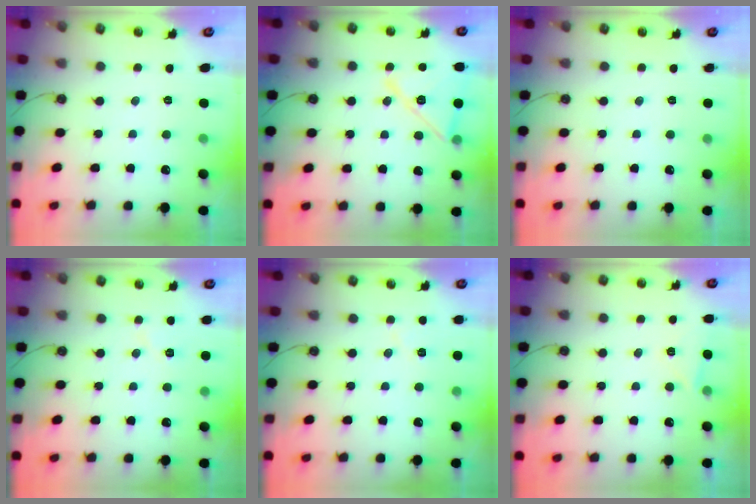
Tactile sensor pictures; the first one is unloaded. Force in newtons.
{"total": 16.4, "press": 15.6, "slide": 5.0}
{"total": 0.0}
{"total": 4.8, "press": 4.8, "slide": 0.6}
{"total": 5.0, "press": 4.4, "slide": 2.3}
{"total": 4.0, "press": 4.0, "slide": 0.4}